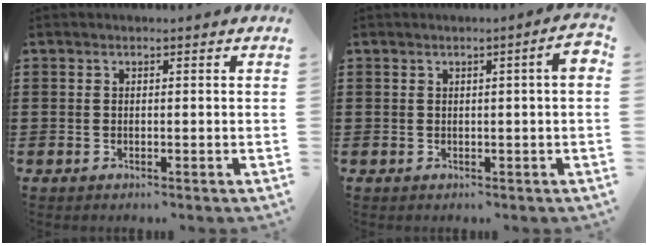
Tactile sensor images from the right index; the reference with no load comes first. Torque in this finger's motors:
{"motor_torque": [0.66, -0.21, 0.09, 0.07]}